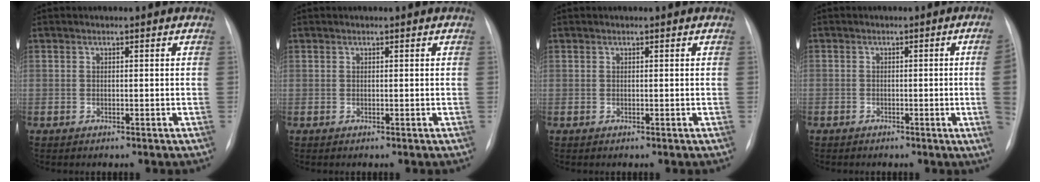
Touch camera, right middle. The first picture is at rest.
{"total": 0.0}
{"total": 0.0}
{"total": 4.9, "force": [-0.8, -1.4, 4.6], "torque": [-0.039, -0.005, -0.014]}